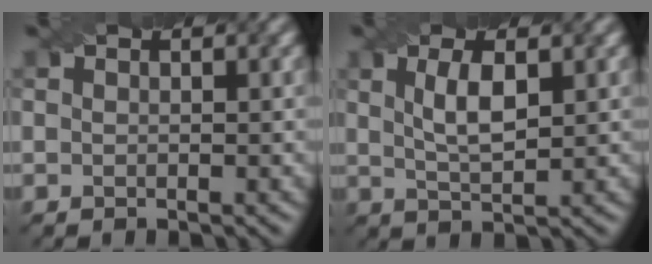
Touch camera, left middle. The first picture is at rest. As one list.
[{"total": 3.3, "force": [0.7, 1.1, 3.0], "torque": [-0.064, 0.002, 0.018]}]